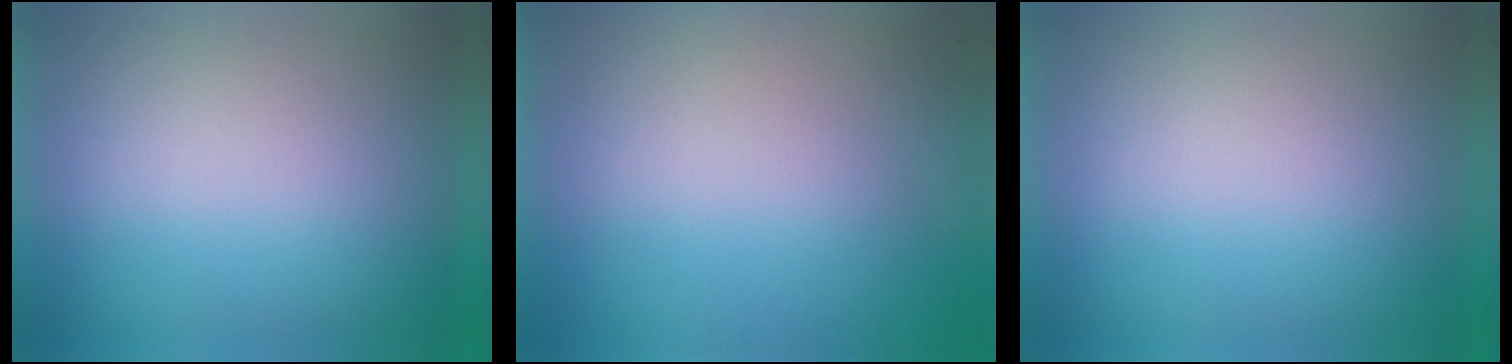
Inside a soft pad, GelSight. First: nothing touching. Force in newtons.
{"total": 4.9}
{"total": 0.0}